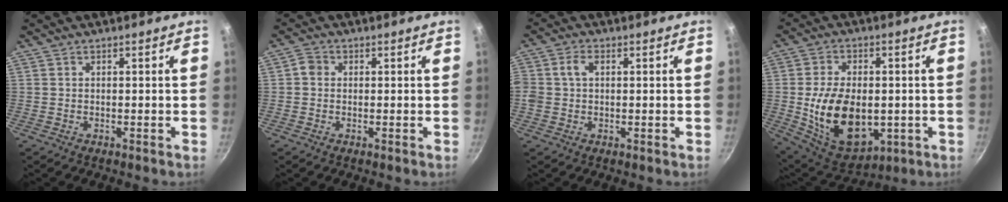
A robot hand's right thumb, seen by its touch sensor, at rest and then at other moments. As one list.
[{"total": 2.1, "force": [0.0, 1.9, 0.9], "torque": [-0.015, 0.007, -0.009]}, {"total": 3.8, "force": [0.6, 2.7, 2.7], "torque": [-0.046, 0.008, 0.007]}, {"total": 18.0, "force": [-1.9, 11.5, 13.7], "torque": [-0.215, -0.007, -0.013]}]